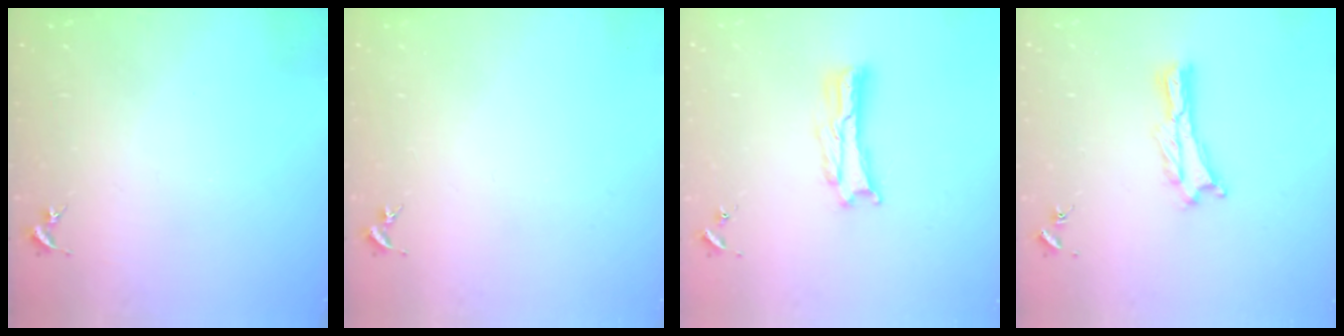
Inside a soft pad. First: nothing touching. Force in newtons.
{"total": 0.0}
{"total": 1.7, "press": 1.7, "slide": 0.3}
{"total": 0.9, "press": 0.9, "slide": 0.2}